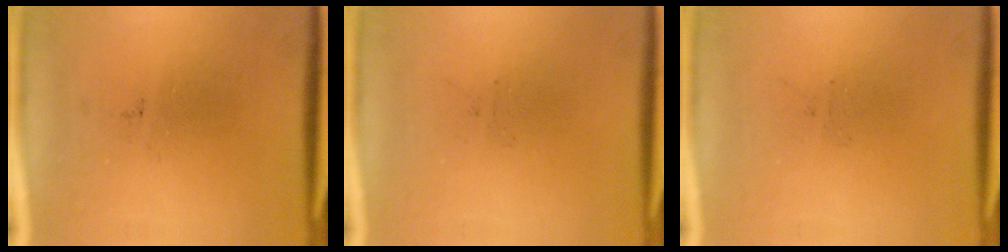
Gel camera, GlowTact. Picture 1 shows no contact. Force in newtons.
{"total": 0.0}
{"total": 0.0}